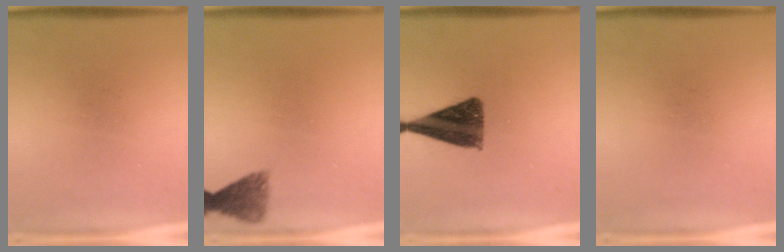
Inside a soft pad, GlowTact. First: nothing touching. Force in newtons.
{"total": 3.4}
{"total": 10.8}
{"total": 0.0}